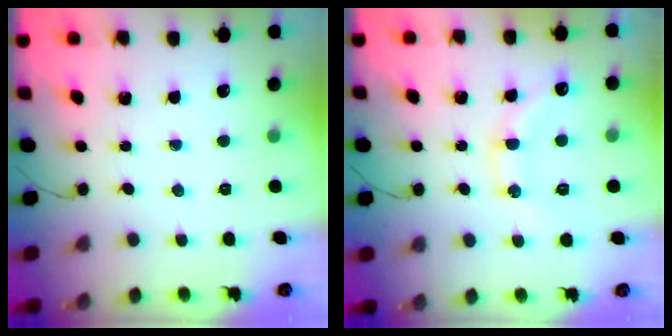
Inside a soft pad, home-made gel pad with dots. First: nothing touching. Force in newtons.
{"total": 13.5, "press": 13.4, "slide": 1.1}